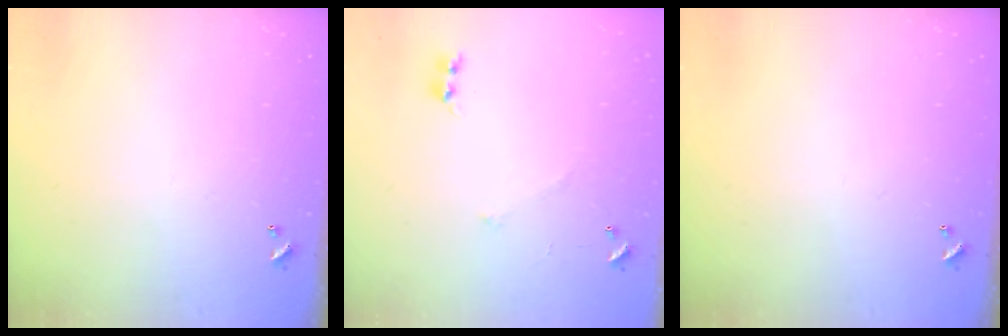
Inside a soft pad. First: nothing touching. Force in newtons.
{"total": 6.3, "press": 6.3, "slide": 0.4}
{"total": 0.0}